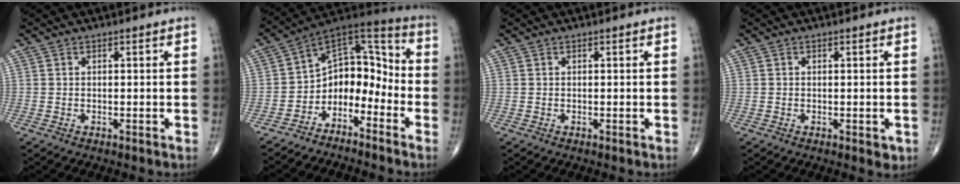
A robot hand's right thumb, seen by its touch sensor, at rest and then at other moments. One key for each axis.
{"total": 11.1, "fx": -5.2, "fy": 7.7, "fz": 6.2, "tx": -0.044, "ty": 0.105, "tz": -0.102}
{"total": 0.0}
{"total": 1.7, "fx": -0.4, "fy": 0.8, "fz": 1.4, "tx": -0.012, "ty": -0.002, "tz": -0.004}